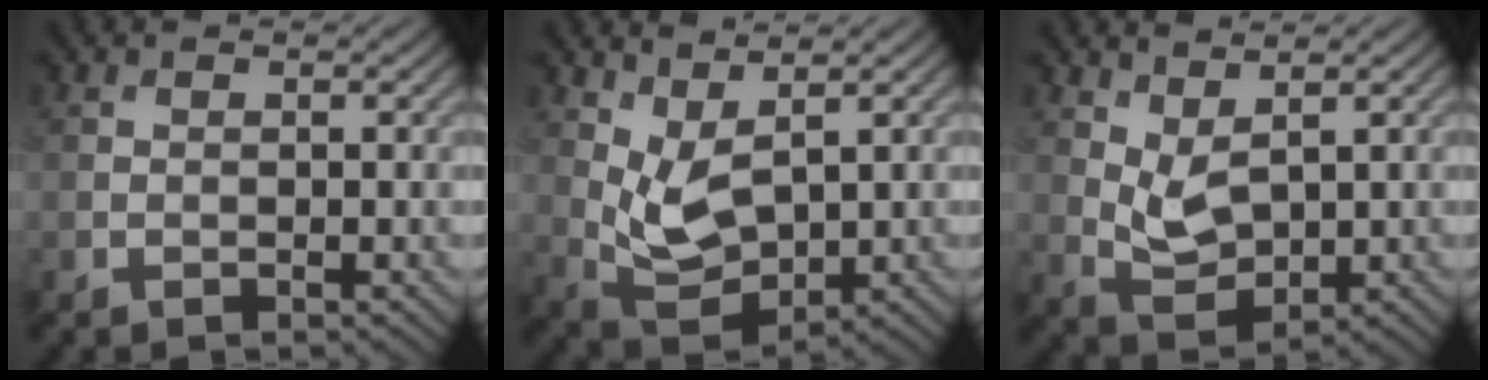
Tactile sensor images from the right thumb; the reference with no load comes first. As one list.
[{"total": 6.1, "force": [2.8, 3.0, 4.5], "torque": [-0.109, -0.009, 0.062]}, {"total": 4.3, "force": [2.2, 2.1, 3.0], "torque": [-0.073, -0.008, 0.049]}]